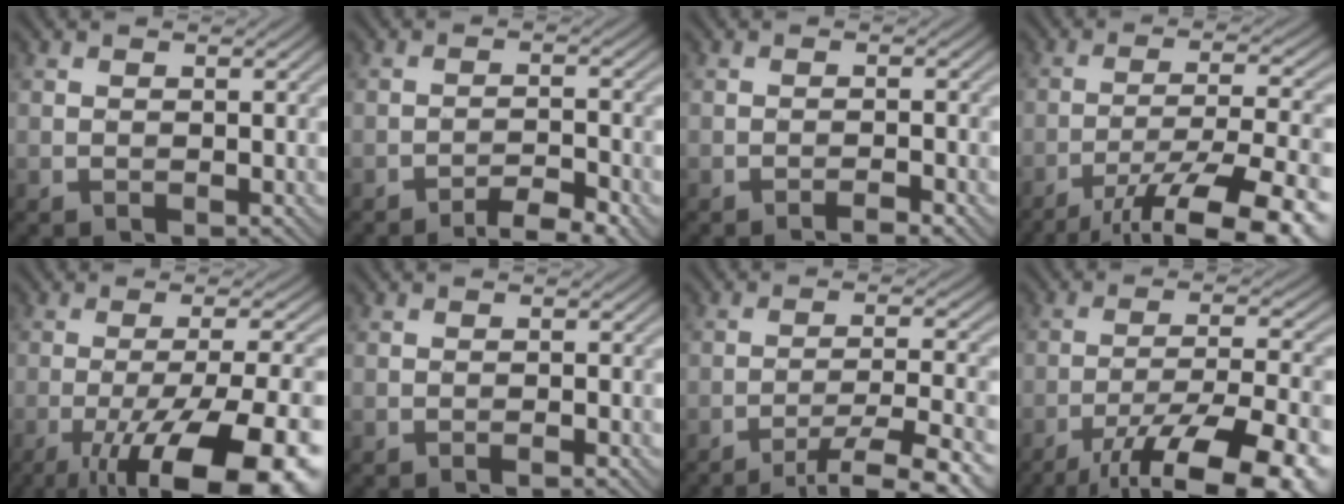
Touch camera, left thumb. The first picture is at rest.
{"total": 4.6, "force": [-3.4, 0.7, 2.9], "torque": [-0.047, 0.008, -0.056]}
{"total": 1.9, "force": [-1.4, 0.1, 1.2], "torque": [-0.019, 0.005, -0.027]}
{"total": 15.6, "force": [-10.7, 3.7, 10.7], "torque": [-0.163, -0.010, -0.148]}
{"total": 17.0, "force": [-8.5, 4.7, 14.0], "torque": [-0.187, 0.002, -0.125]}
{"total": 0.9, "force": [-0.6, 0.0, 0.6], "torque": [-0.010, 0.003, -0.015]}
{"total": 10.1, "force": [-7.3, 1.6, 6.7], "torque": [-0.111, 0.005, -0.107]}
{"total": 17.1, "force": [-11.6, 4.6, 11.7], "torque": [-0.167, -0.017, -0.162]}